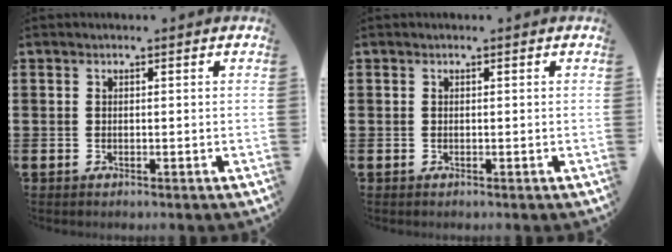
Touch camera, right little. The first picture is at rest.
{"total": 0.0}